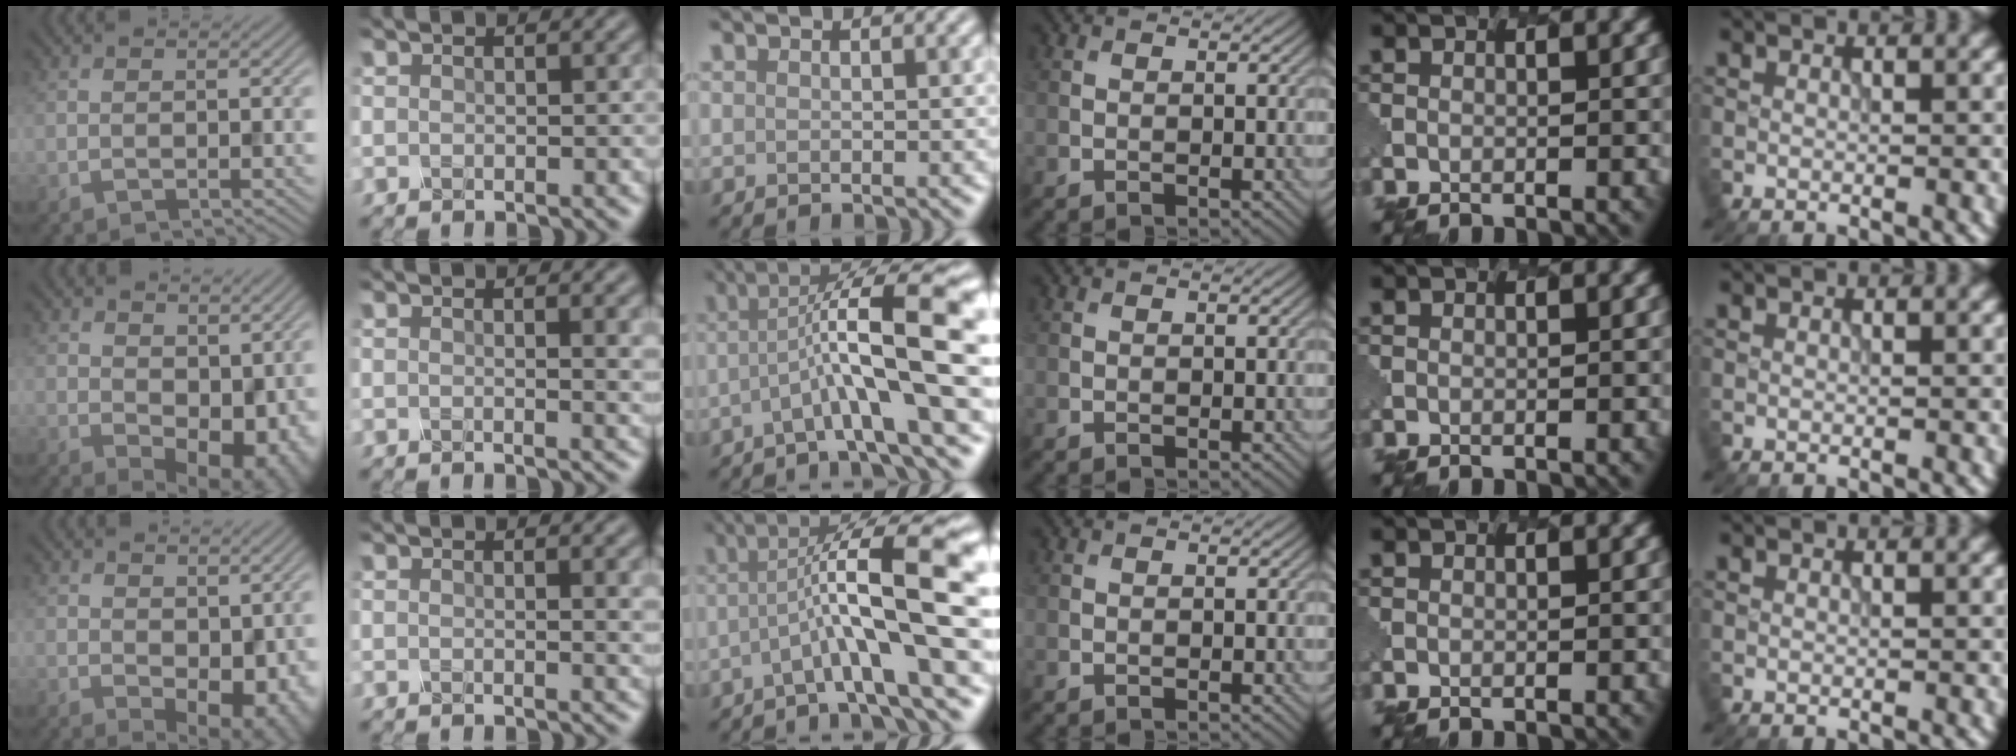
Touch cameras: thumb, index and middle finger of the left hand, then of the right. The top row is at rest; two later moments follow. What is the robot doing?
{"motion": "dispense", "object": "dispenser bottle"}